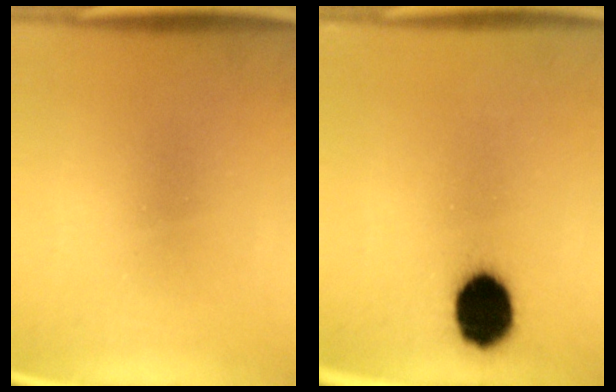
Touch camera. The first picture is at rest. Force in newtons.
{"total": 11.8}